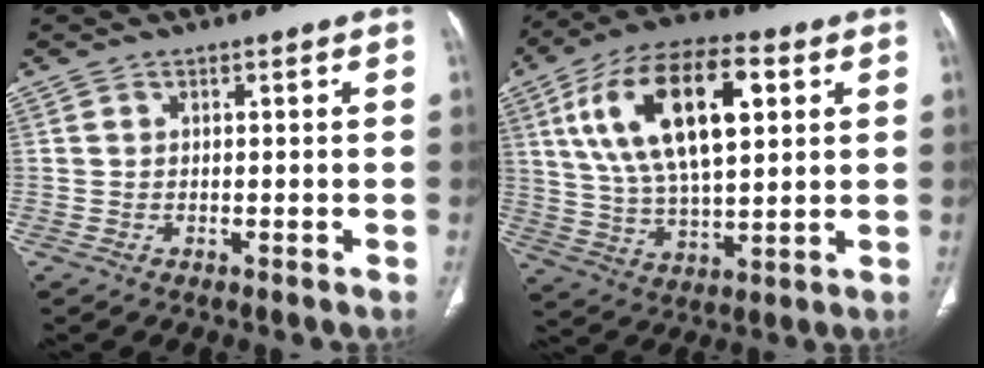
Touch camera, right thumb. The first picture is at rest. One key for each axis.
{"total": 20.9, "fx": 6.5, "fy": 9.6, "fz": 17.4, "tx": -0.302, "ty": -0.001, "tz": 0.111}